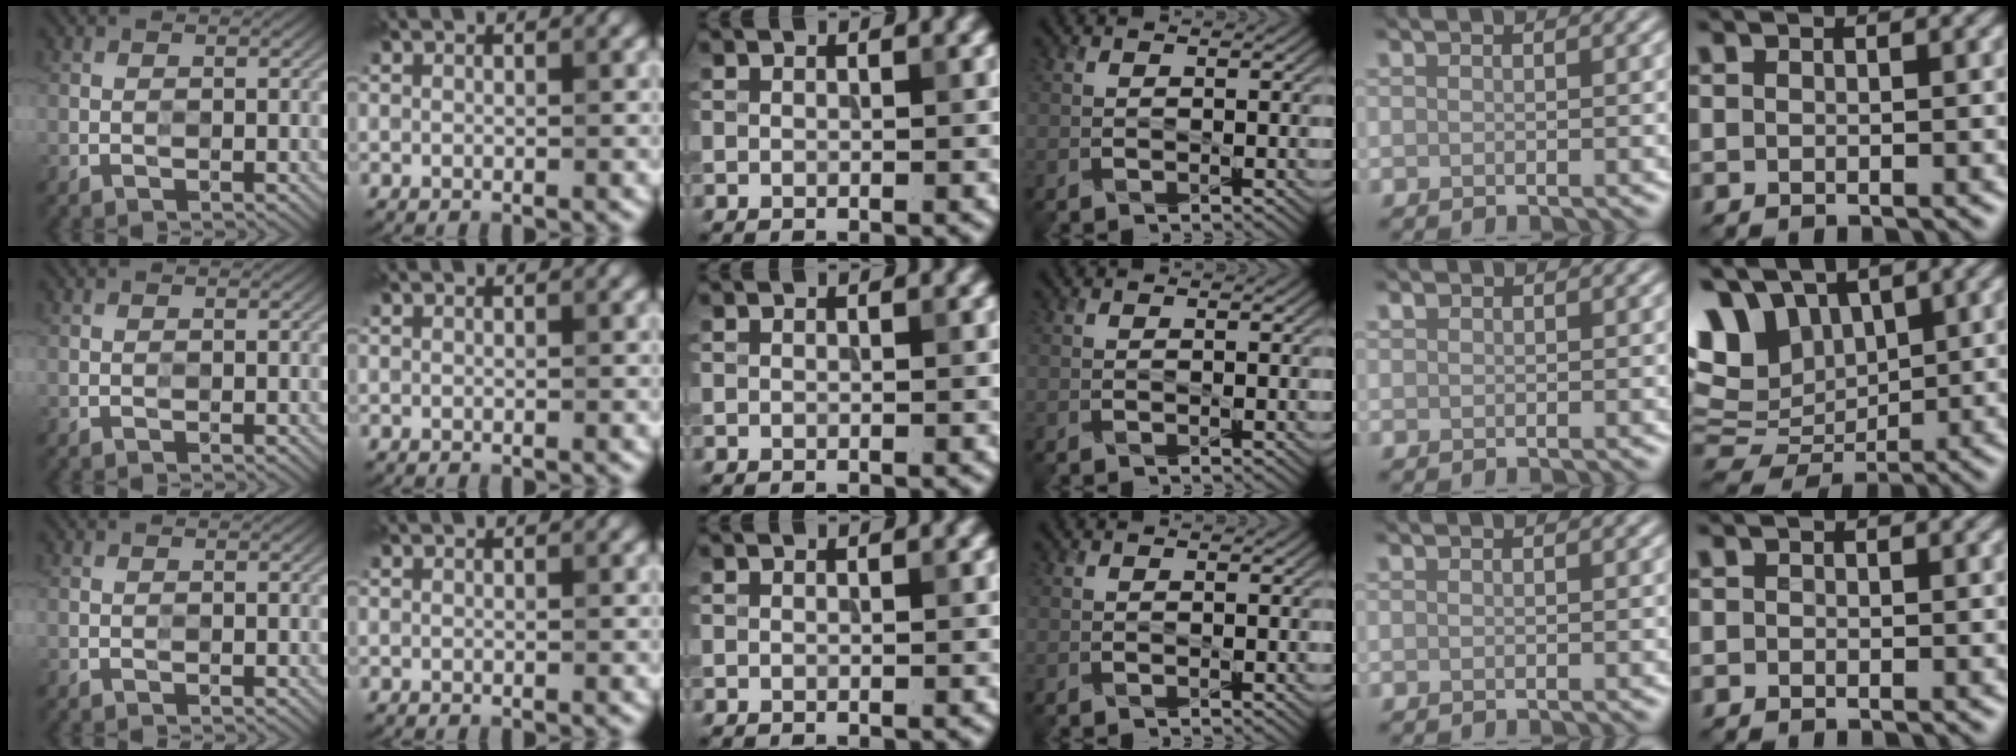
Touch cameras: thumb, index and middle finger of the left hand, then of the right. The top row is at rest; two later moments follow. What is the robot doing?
{"motion": "press", "object": "sticky note"}